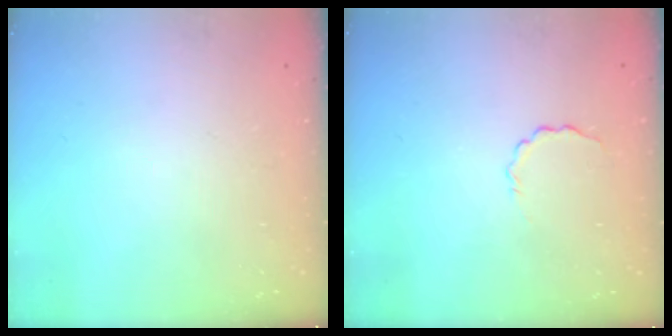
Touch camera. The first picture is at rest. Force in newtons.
{"total": 2.9, "press": 2.7, "slide": 0.9}